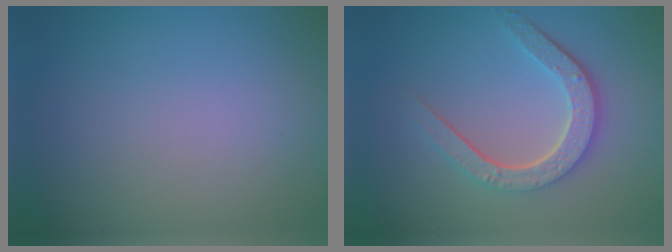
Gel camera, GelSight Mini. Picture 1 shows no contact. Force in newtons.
{"total": 4.6, "press": 3.5, "slide": 3.0}